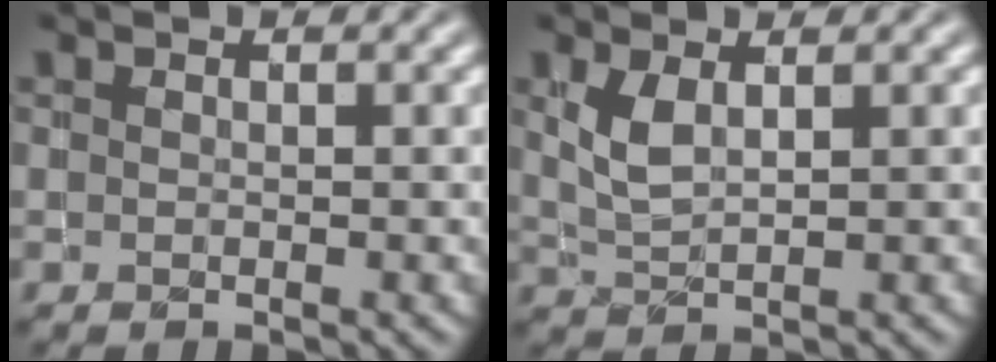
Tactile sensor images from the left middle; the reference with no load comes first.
{"total": 2.3, "force": [0.7, 1.0, 1.9], "torque": [-0.049, -0.001, 0.020]}